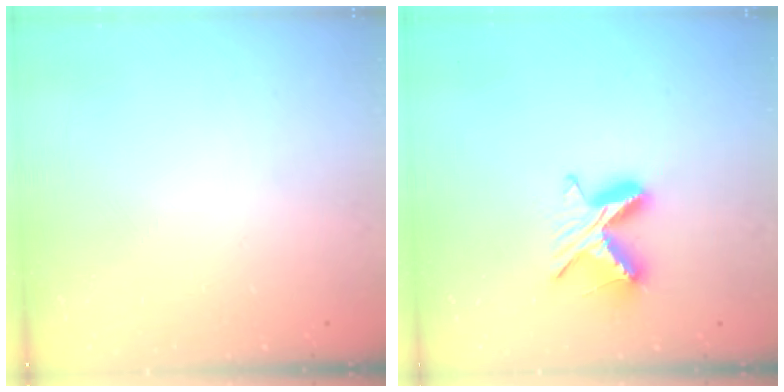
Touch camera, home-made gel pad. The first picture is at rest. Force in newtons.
{"total": 8.5, "press": 8.5, "slide": 0.4}